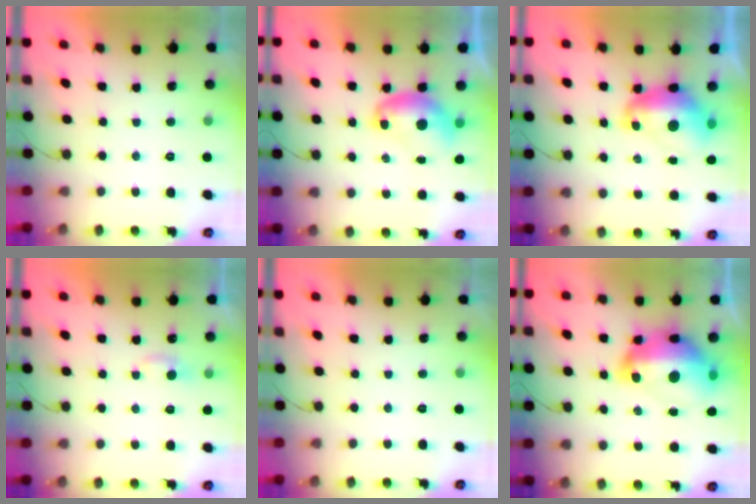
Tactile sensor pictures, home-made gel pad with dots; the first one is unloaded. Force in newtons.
{"total": 8.0, "press": 7.9, "slide": 1.1}
{"total": 11.4, "press": 11.3, "slide": 1.2}
{"total": 3.9, "press": 3.9, "slide": 0.5}
{"total": 0.0}
{"total": 20.2, "press": 20.1, "slide": 2.3}